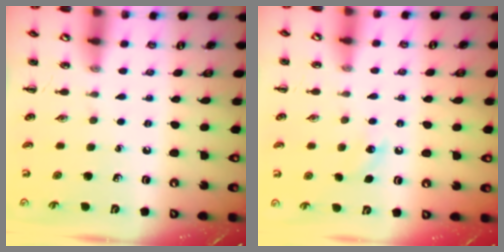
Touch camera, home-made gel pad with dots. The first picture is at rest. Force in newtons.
{"total": 4.0, "press": 3.9, "slide": 1.1}